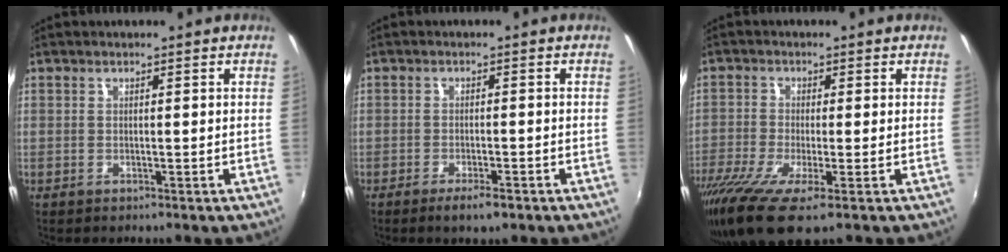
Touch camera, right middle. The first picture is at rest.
{"total": 3.9, "force": [-2.6, 0.9, 2.7], "torque": [-0.061, -0.009, -0.045]}
{"total": 11.4, "force": [-6.9, 2.1, 8.8], "torque": [-0.199, -0.055, -0.129]}